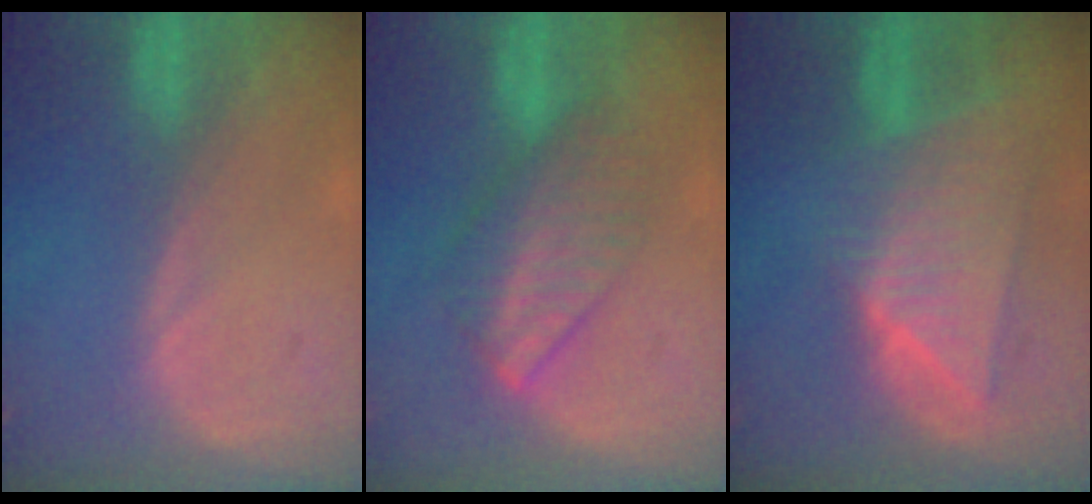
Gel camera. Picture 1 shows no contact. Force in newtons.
{"total": 6.6, "press": 6.5, "slide": 1.3}
{"total": 9.2, "press": 8.2, "slide": 4.2}